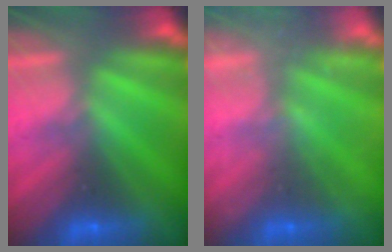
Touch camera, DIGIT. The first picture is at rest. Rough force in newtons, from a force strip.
{"total": 2.4}